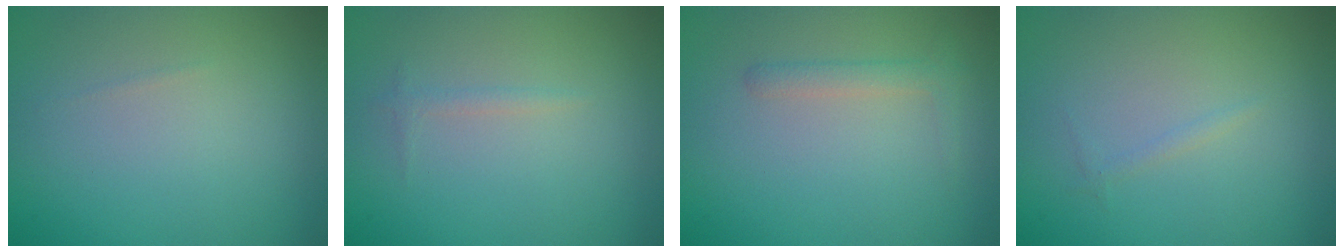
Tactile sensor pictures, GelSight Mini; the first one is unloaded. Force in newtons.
{"total": 0.7, "press": 0.7, "slide": 0.1}
{"total": 0.9, "press": 0.9, "slide": 0.1}
{"total": 0.5, "press": 0.5, "slide": 0.0}